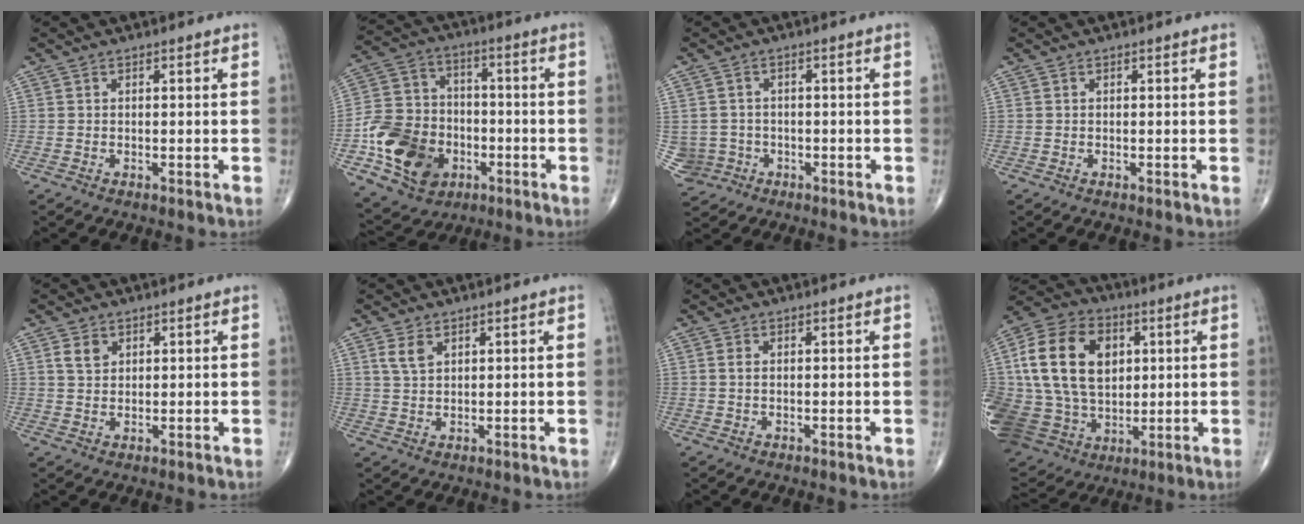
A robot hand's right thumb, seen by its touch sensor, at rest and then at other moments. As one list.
[{"total": 17.0, "force": [-5.5, 13.2, 9.2], "torque": [-0.142, 0.026, -0.092]}, {"total": 4.8, "force": [-1.0, 4.7, 0.2], "torque": [0.004, 0.012, -0.013]}, {"total": 0.0}, {"total": 3.2, "force": [1.6, 2.2, 1.7], "torque": [-0.021, -0.005, 0.034]}, {"total": 3.3, "force": [1.8, 1.8, 2.2], "torque": [-0.039, -0.003, 0.041]}, {"total": 1.2, "force": [0.3, 0.6, 0.9], "torque": [-0.021, 0.003, 0.008]}, {"total": 27.6, "force": [4.8, 20.2, 18.2], "torque": [-0.372, 0.018, 0.103]}]